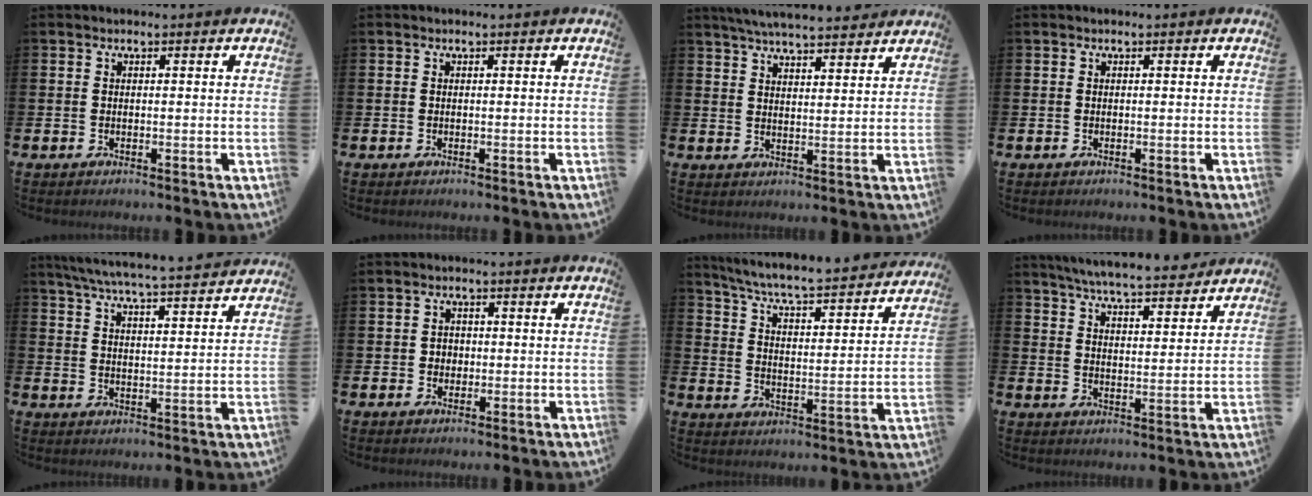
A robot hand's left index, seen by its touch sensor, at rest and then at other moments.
{"total": 0.0}
{"total": 5.7, "force": [5.5, 0.3, 1.4], "torque": [-0.035, -0.025, 0.099]}
{"total": 0.0}
{"total": 6.5, "force": [6.2, -0.1, 2.0], "torque": [-0.054, -0.045, 0.106]}
{"total": 1.8, "force": [0.2, 1.7, 0.5], "torque": [0.007, 0.002, -0.004]}
{"total": 6.5, "force": [6.1, 0.1, 2.3], "torque": [-0.075, -0.052, 0.100]}
{"total": 6.4, "force": [6.2, 0.4, 1.5], "torque": [-0.044, -0.041, 0.109]}